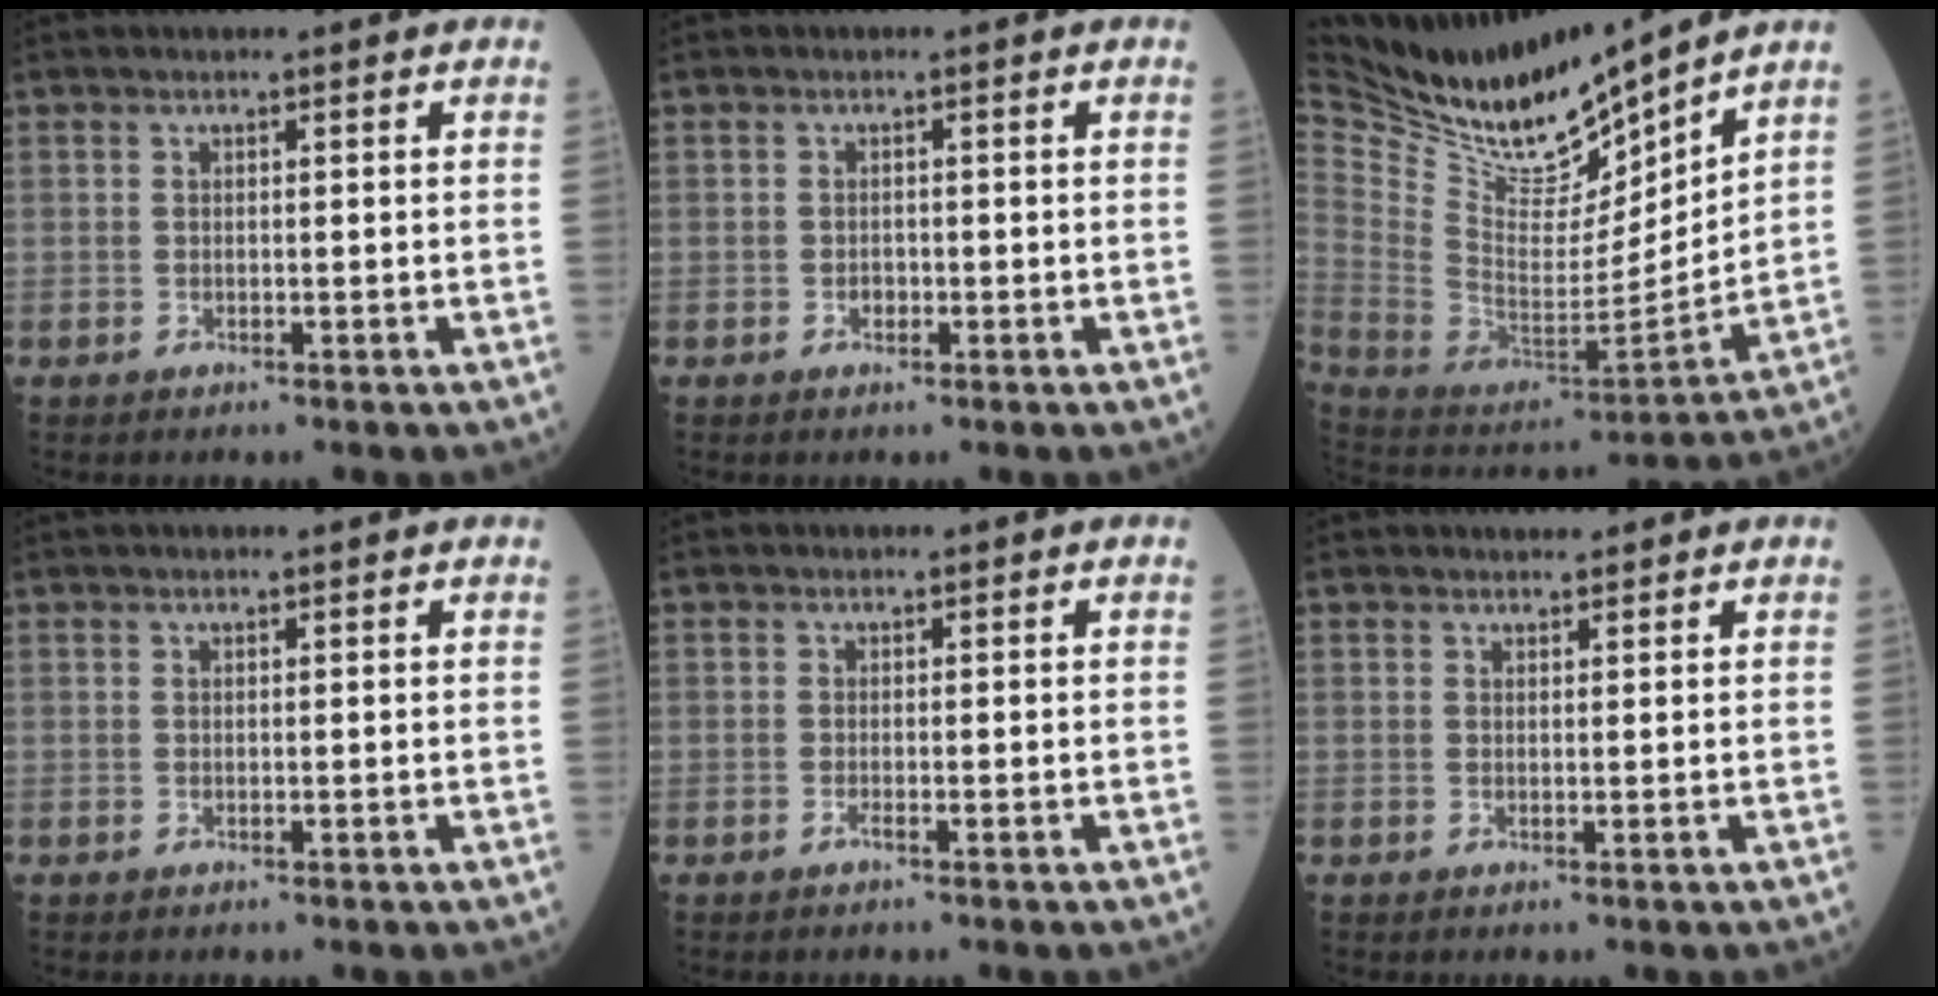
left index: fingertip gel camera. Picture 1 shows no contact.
{"total": 0.9, "force": [-0.4, 0.7, 0.5], "torque": [-0.008, 0.003, -0.006]}
{"total": 18.8, "force": [16.9, 3.7, 7.3], "torque": [-0.160, -0.024, 0.323]}
{"total": 1.7, "force": [1.5, 0.1, 0.8], "torque": [-0.007, 0.022, 0.023]}
{"total": 0.0}
{"total": 1.6, "force": [1.4, 0.5, 0.4], "torque": [-0.011, 0.006, 0.023]}